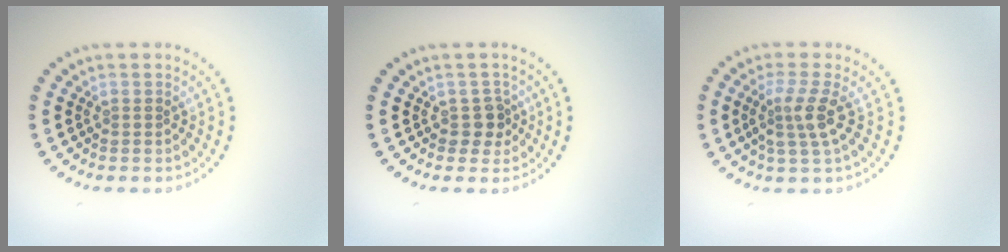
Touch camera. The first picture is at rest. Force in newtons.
{"total": 1.7, "press": 1.5, "slide": 0.8}
{"total": 3.0, "press": 2.3, "slide": 1.9}